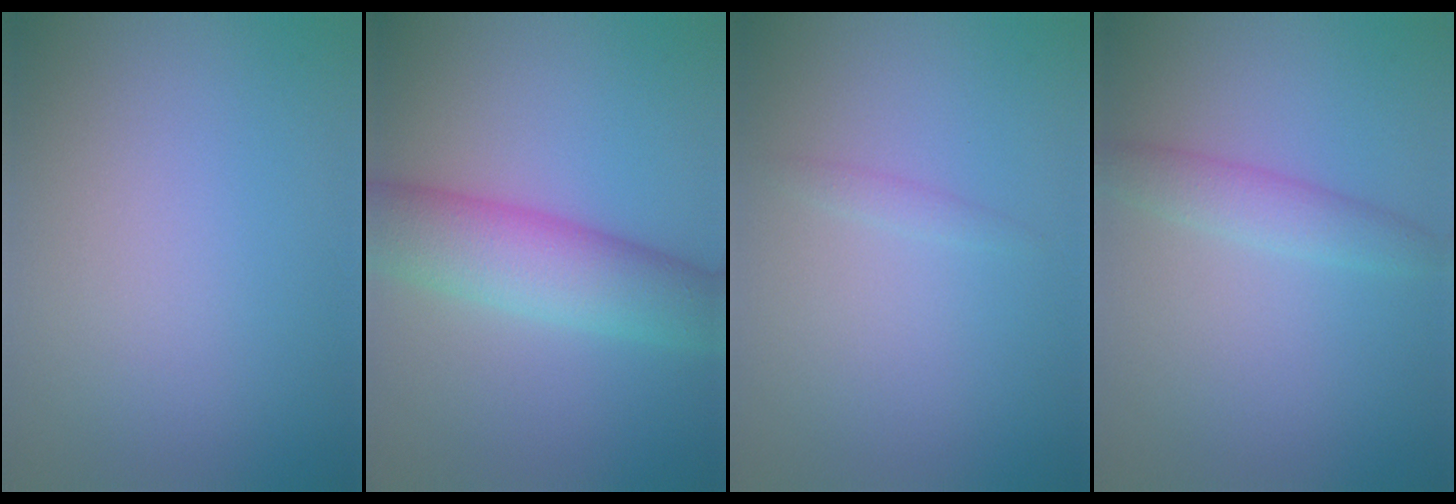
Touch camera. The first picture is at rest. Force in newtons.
{"total": 6.8, "press": 6.8, "slide": 0.2}
{"total": 0.8, "press": 0.8, "slide": 0.1}
{"total": 2.3, "press": 2.3, "slide": 0.1}